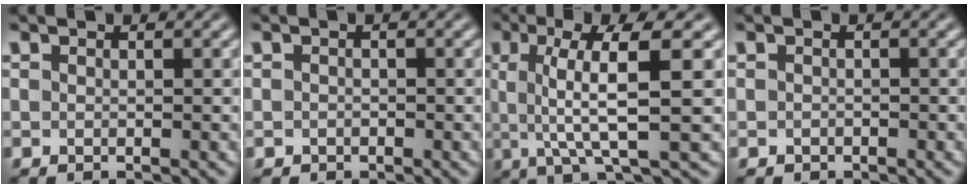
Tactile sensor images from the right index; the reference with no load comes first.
{"total": 0.8, "force": [-0.7, 0.4, 0.0], "torque": [-0.002, -0.012, -0.004]}
{"total": 5.9, "force": [0.5, 0.7, 5.8], "torque": [-0.102, -0.009, 0.016]}
{"total": 0.5, "force": [-0.5, 0.0, -0.1], "torque": [0.000, -0.010, -0.002]}